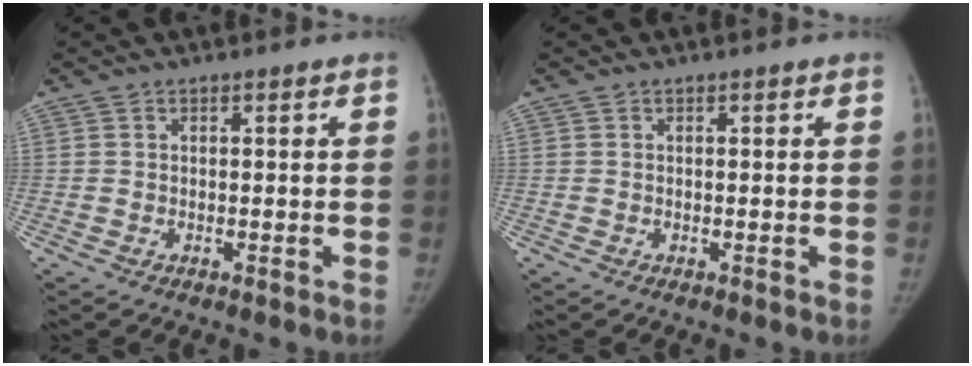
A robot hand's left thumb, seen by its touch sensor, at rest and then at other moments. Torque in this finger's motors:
{"motor_torque": [0.06, -0.03, 0.27, -0.21, 0.01]}